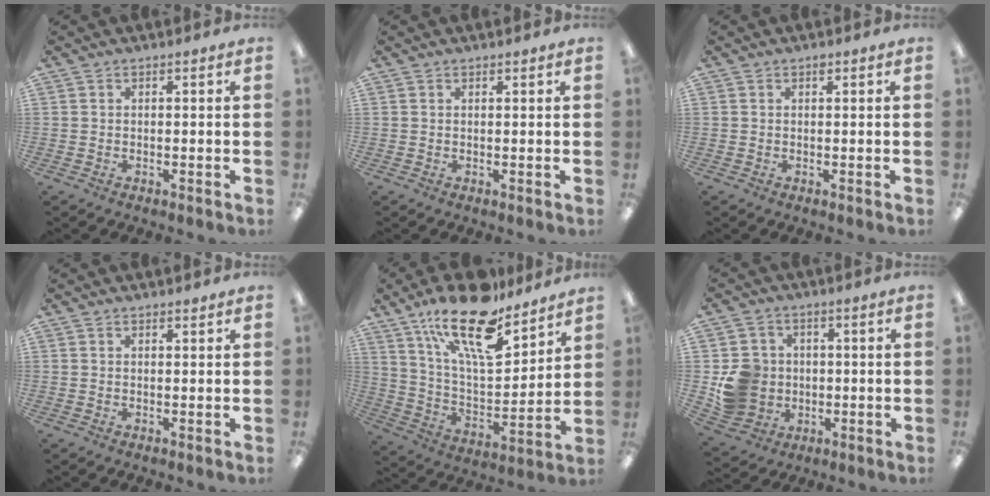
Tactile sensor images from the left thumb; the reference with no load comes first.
{"total": 0.5, "force": [0.5, 0.2, 0.2], "torque": [0.004, -0.002, 0.007]}
{"total": 0.8, "force": [0.6, 0.3, 0.4], "torque": [-0.002, -0.001, 0.008]}
{"total": 0.9, "force": [0.8, 0.2, 0.2], "torque": [0.004, -0.004, 0.014]}
{"total": 21.6, "force": [15.4, 7.8, 13.1], "torque": [-0.219, -0.096, 0.264]}
{"total": 9.5, "force": [-0.3, 9.0, 2.8], "torque": [-0.067, 0.010, 0.004]}